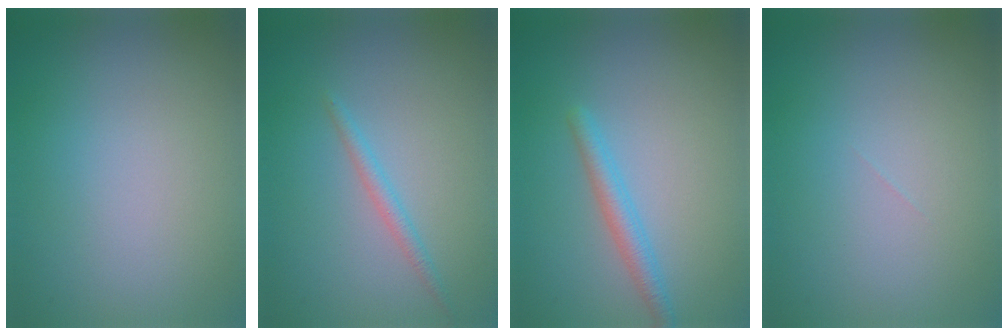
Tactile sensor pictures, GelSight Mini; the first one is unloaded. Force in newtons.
{"total": 1.4, "press": 1.4, "slide": 0.1}
{"total": 2.2, "press": 2.2, "slide": 0.1}
{"total": 0.0}